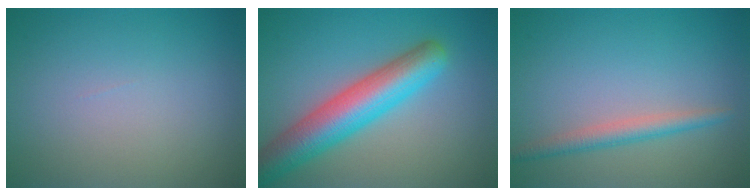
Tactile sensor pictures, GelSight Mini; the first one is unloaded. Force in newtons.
{"total": 7.5, "press": 7.5, "slide": 0.2}
{"total": 2.3, "press": 2.3, "slide": 0.1}